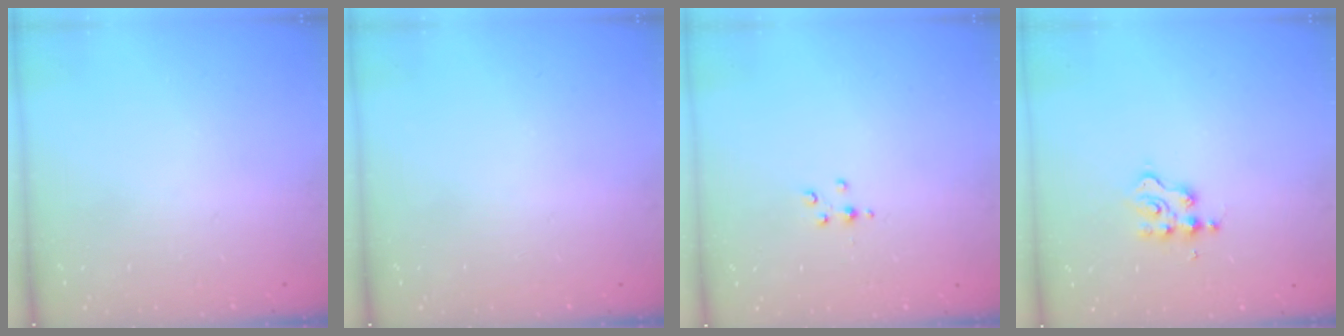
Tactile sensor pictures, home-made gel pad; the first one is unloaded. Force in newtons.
{"total": 0.0}
{"total": 3.0, "press": 3.0, "slide": 0.3}
{"total": 2.7, "press": 2.6, "slide": 0.4}